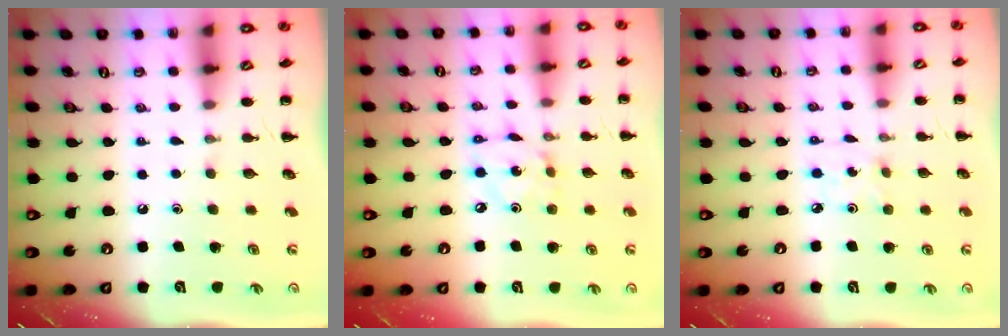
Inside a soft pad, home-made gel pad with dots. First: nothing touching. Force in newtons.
{"total": 3.2, "press": 3.1, "slide": 0.5}
{"total": 1.7, "press": 1.6, "slide": 0.6}